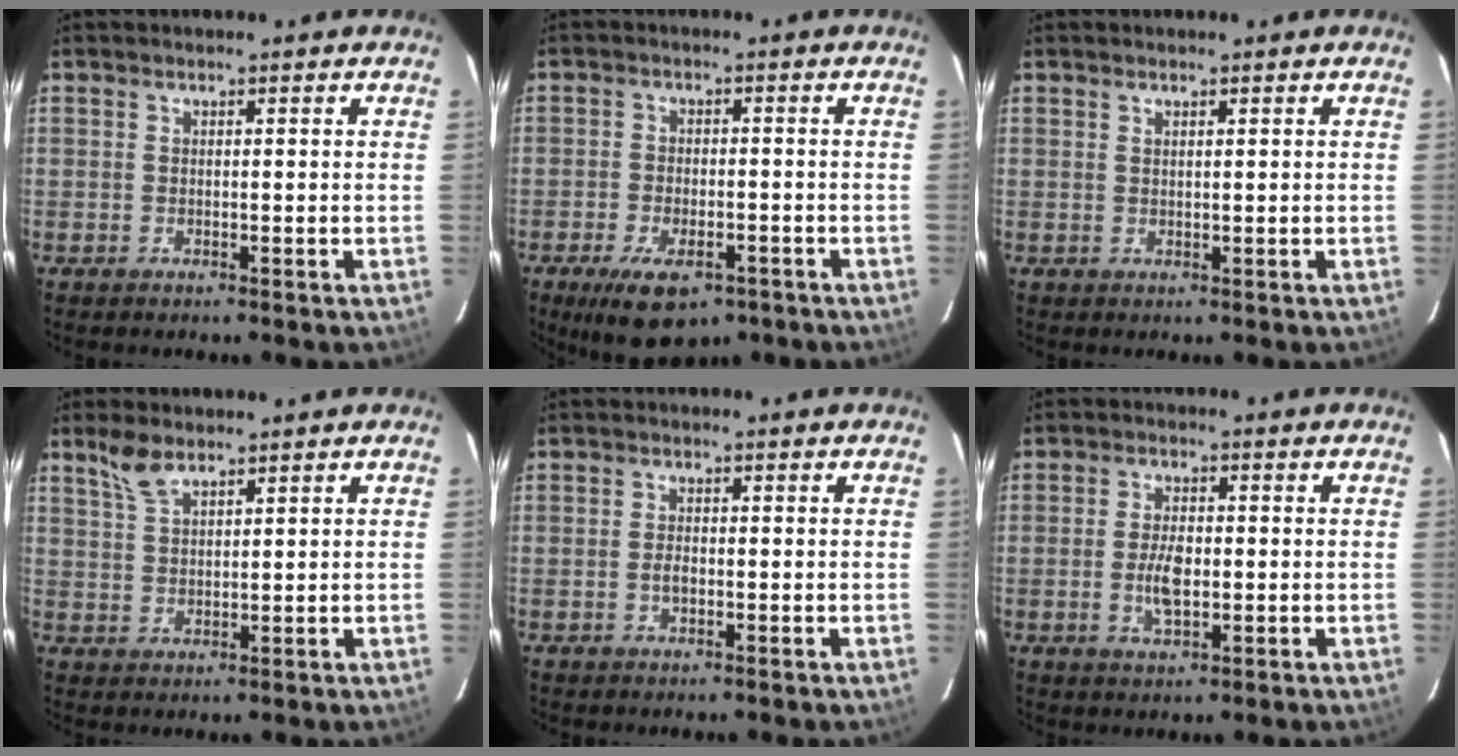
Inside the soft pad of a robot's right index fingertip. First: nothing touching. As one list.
[{"total": 11.1, "force": [-7.0, 5.0, 7.0], "torque": [-0.143, -0.021, -0.103]}, {"total": 0.8, "force": [0.5, 0.1, 0.5], "torque": [-0.010, 0.001, 0.010]}, {"total": 4.4, "force": [3.4, 1.5, 2.4], "torque": [-0.047, 0.005, 0.070]}, {"total": 1.6, "force": [-0.4, 0.9, 1.2], "torque": [-0.026, 0.002, -0.009]}, {"total": 5.5, "force": [-0.8, 2.6, 4.8], "torque": [-0.095, -0.002, -0.013]}]